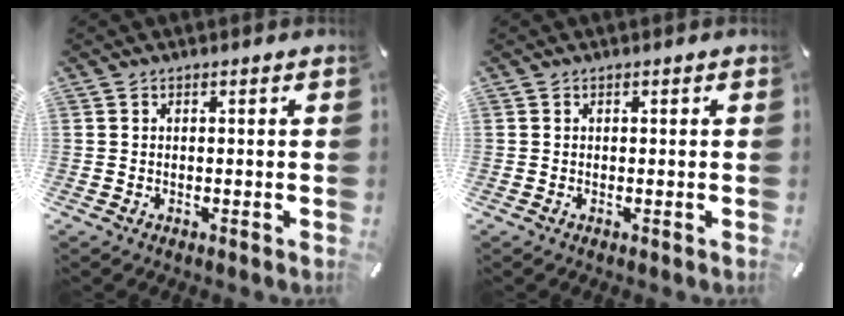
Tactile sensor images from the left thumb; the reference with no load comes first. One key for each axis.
{"total": 0.0}